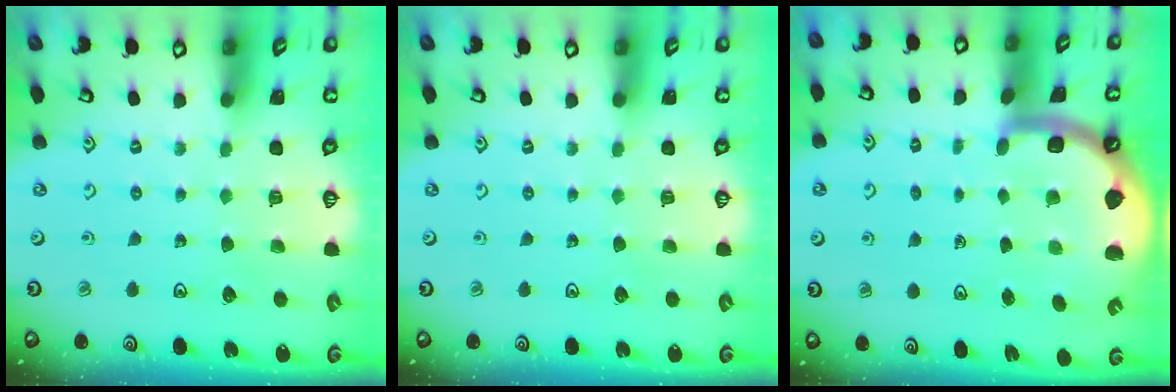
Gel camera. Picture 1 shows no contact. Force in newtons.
{"total": 0.0}
{"total": 6.0, "press": 5.4, "slide": 2.7}